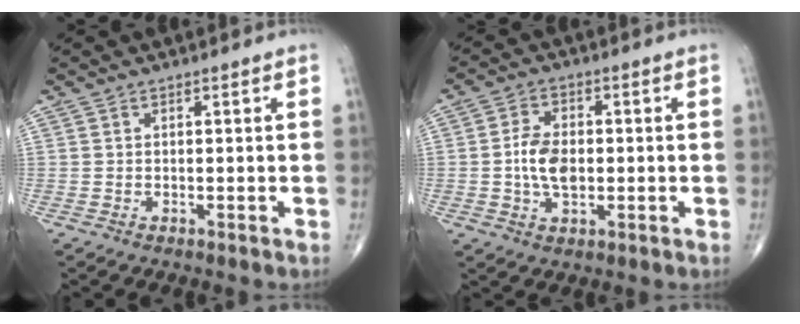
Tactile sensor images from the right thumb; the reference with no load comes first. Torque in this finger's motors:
{"motor_torque": [0.89, 0.87, 0.84, -0.27, 0.03]}